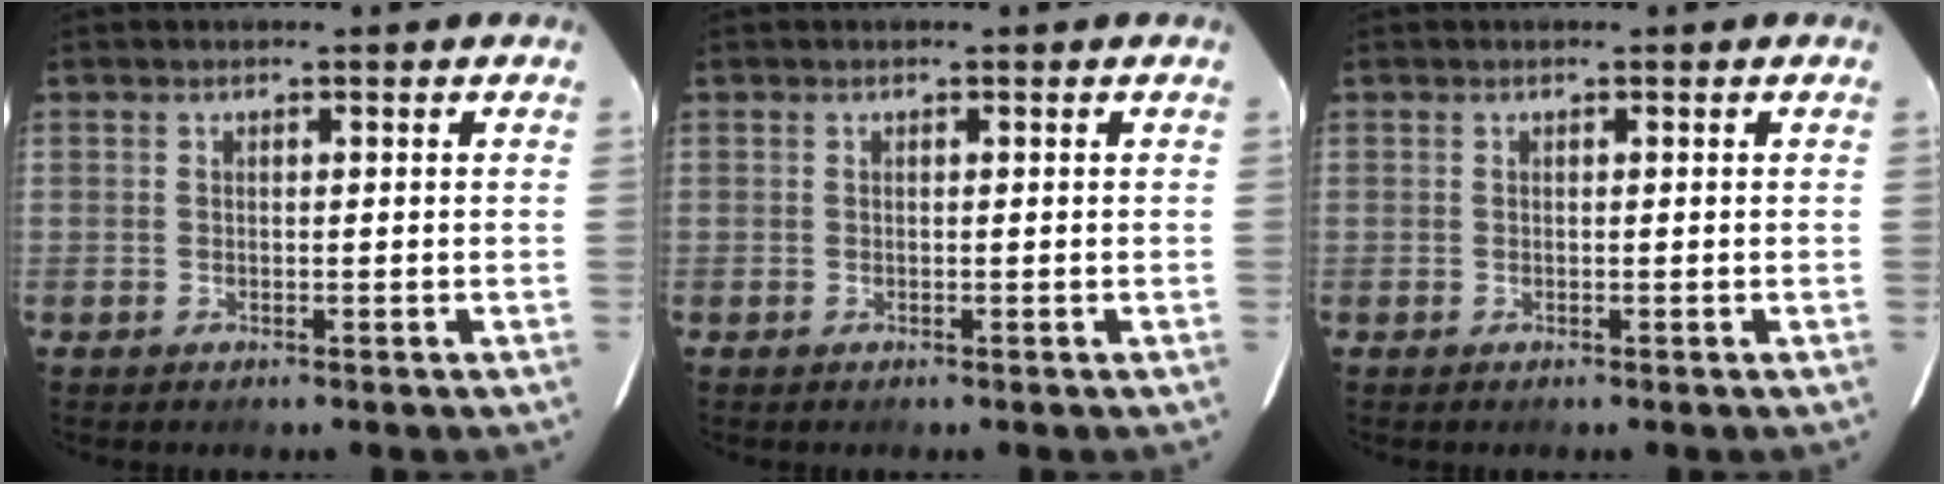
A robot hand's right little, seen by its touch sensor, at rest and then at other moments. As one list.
[{"total": 0.0}, {"total": 0.0}]